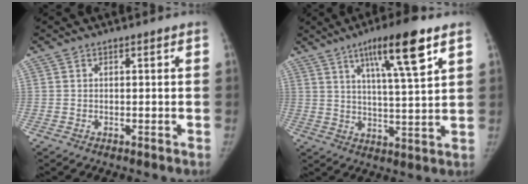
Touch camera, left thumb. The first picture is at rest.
{"total": 13.5, "force": [7.2, 1.6, 11.2], "torque": [-0.180, -0.030, 0.117]}